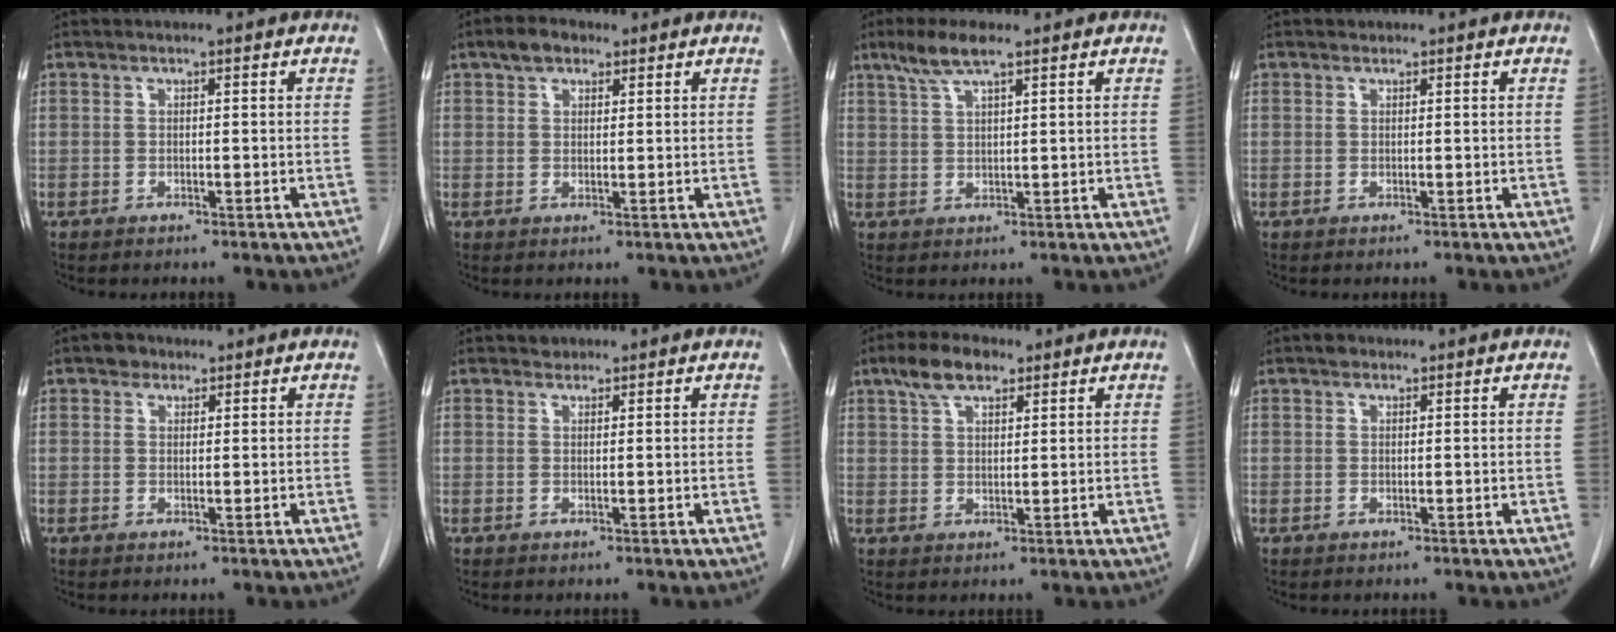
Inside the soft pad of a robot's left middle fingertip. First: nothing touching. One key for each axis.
{"total": 3.6, "fx": 2.3, "fy": 2.1, "fz": 1.8, "tx": -0.035, "ty": 0.012, "tz": 0.039}
{"total": 5.0, "fx": 3.5, "fy": 0.7, "fz": 3.5, "tx": -0.079, "ty": 0.011, "tz": 0.070}
{"total": 0.5, "fx": 0.4, "fy": 0.4, "fz": 0.0, "tx": -0.002, "ty": 0.000, "tz": 0.007}
{"total": 1.9, "fx": 1.2, "fy": 1.4, "fz": 0.5, "tx": -0.008, "ty": 0.004, "tz": 0.016}
{"total": 1.0, "fx": 0.8, "fy": 0.6, "fz": 0.0, "tx": 0.000, "ty": 0.000, "tz": 0.010}
{"total": 6.1, "fx": 4.0, "fy": 2.5, "fz": 3.9, "tx": -0.078, "ty": 0.016, "tz": 0.074}
{"total": 0.9, "fx": 0.6, "fy": 0.6, "fz": 0.3, "tx": -0.007, "ty": 0.004, "tz": 0.008}